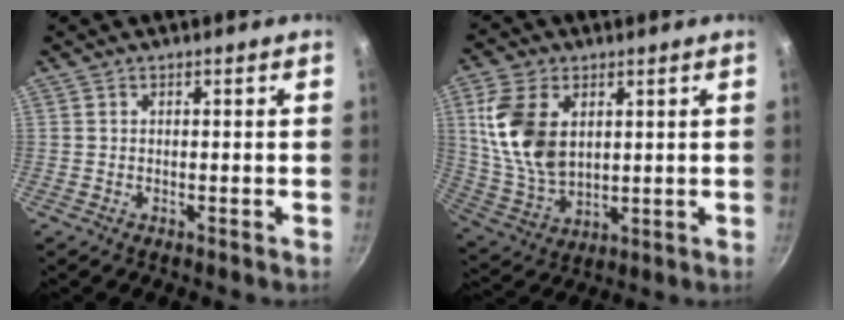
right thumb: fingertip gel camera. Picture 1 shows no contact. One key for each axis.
{"total": 14.2, "fx": 3.7, "fy": 9.0, "fz": 10.3, "tx": -0.184, "ty": -0.017, "tz": 0.084}